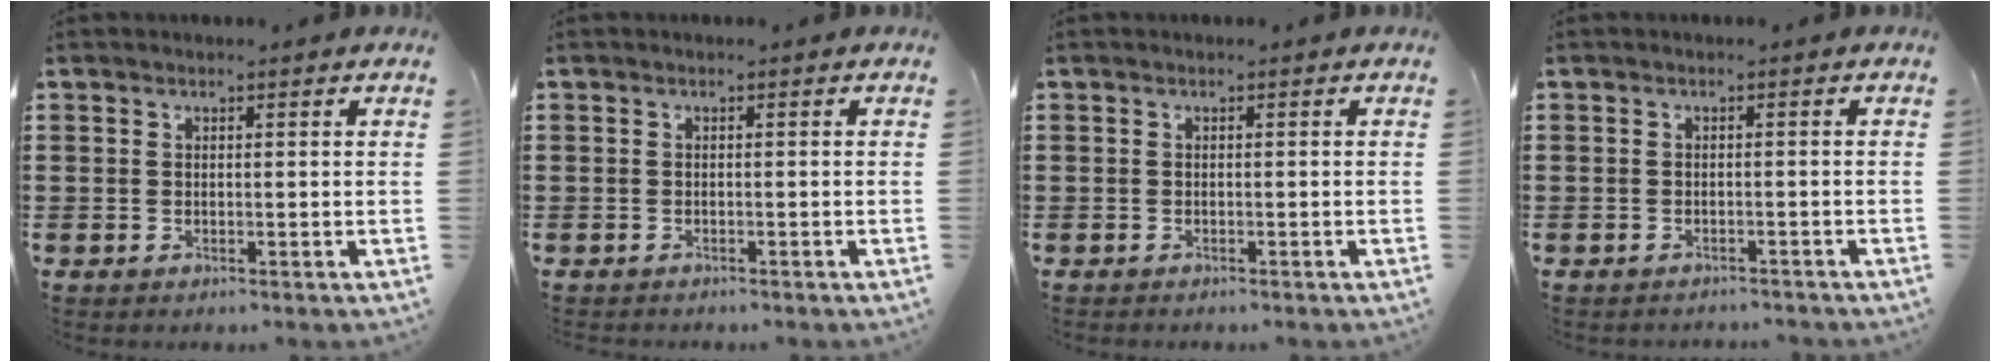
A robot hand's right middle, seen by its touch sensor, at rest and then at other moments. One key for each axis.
{"total": 0.6, "fx": -0.5, "fy": 0.2, "fz": -0.1, "tx": 0.001, "ty": 0.002, "tz": -0.013}
{"total": 0.5, "fx": -0.5, "fy": 0.2, "fz": -0.1, "tx": 0.001, "ty": 0.002, "tz": -0.011}
{"total": 1.0, "fx": -1.0, "fy": 0.2, "fz": -0.1, "tx": -0.002, "ty": 0.002, "tz": -0.023}